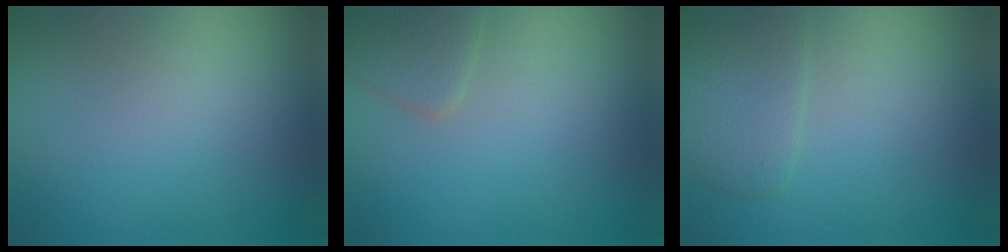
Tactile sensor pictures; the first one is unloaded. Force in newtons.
{"total": 2.3, "press": 2.3, "slide": 0.1}
{"total": 2.9, "press": 2.9, "slide": 0.1}